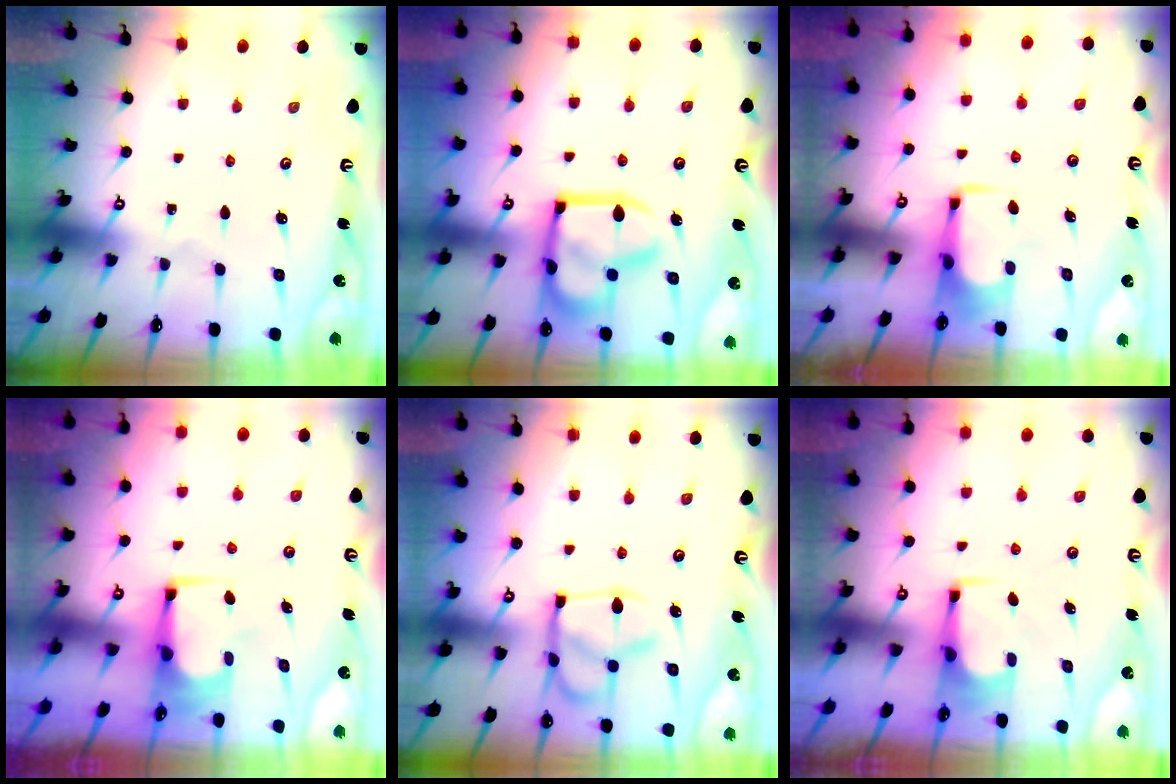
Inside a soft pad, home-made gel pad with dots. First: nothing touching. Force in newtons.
{"total": 17.2, "press": 17.1, "slide": 1.7}
{"total": 1.5, "press": 1.5, "slide": 0.2}
{"total": 2.4, "press": 2.4, "slide": 0.2}
{"total": 15.1, "press": 15.0, "slide": 1.5}
{"total": 2.3, "press": 2.3, "slide": 0.3}